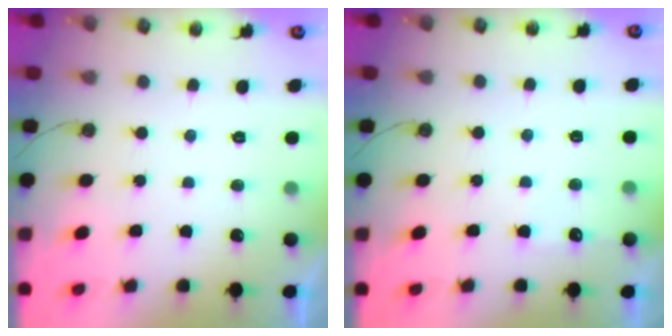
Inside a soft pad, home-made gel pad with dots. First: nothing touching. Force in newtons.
{"total": 4.9, "press": 4.9, "slide": 0.4}